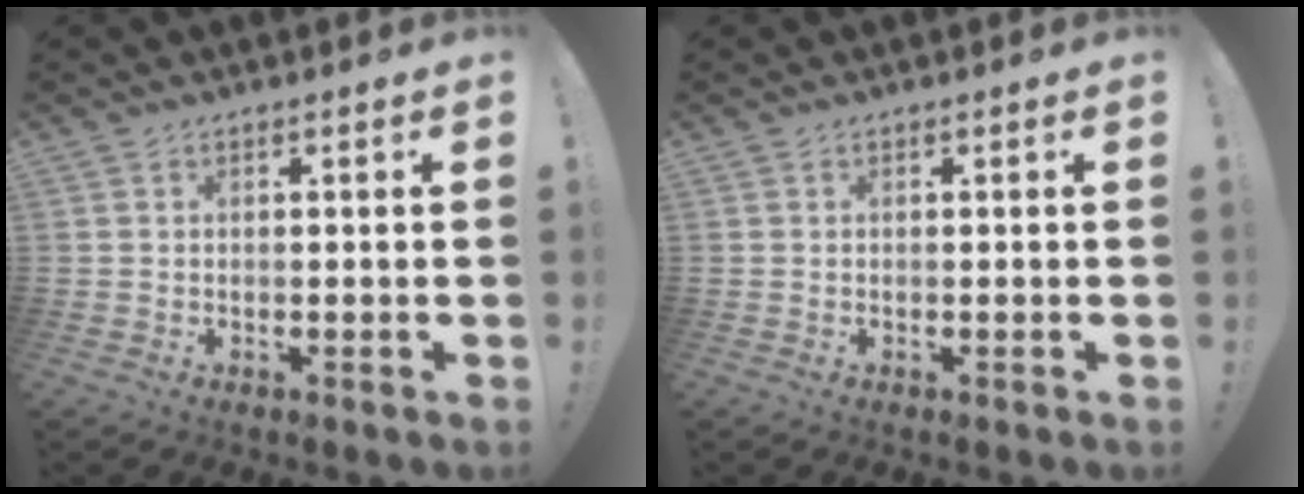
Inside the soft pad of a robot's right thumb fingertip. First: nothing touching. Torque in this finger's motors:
{"motor_torque": [0.00, 0.00, 0.00, 0.00, 0.00]}